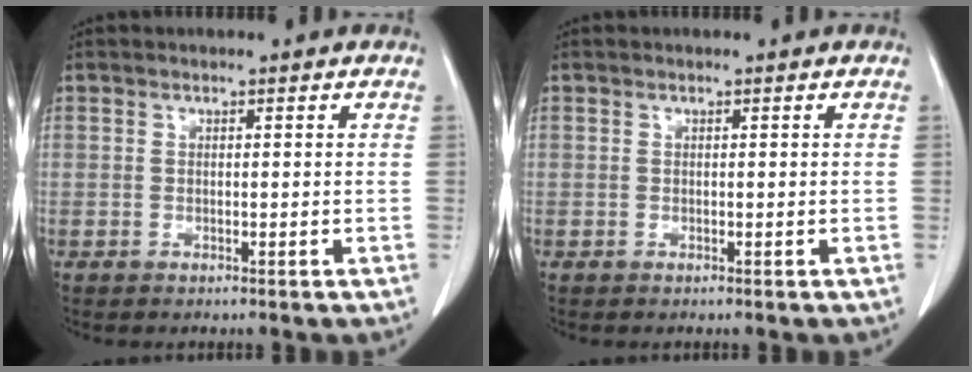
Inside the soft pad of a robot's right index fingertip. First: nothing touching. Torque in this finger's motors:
{"motor_torque": [0.00, 0.00, 0.01, 0.00]}